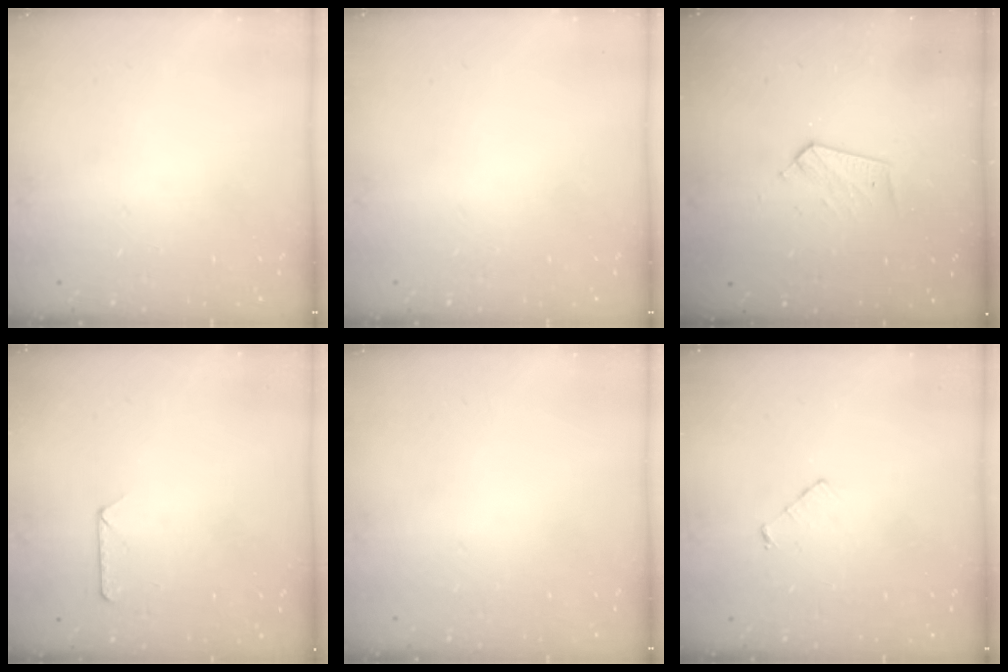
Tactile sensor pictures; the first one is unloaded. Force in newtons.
{"total": 0.0}
{"total": 5.5, "press": 5.5, "slide": 0.5}
{"total": 7.1, "press": 7.1, "slide": 0.6}
{"total": 0.0}
{"total": 3.4, "press": 3.4, "slide": 0.3}